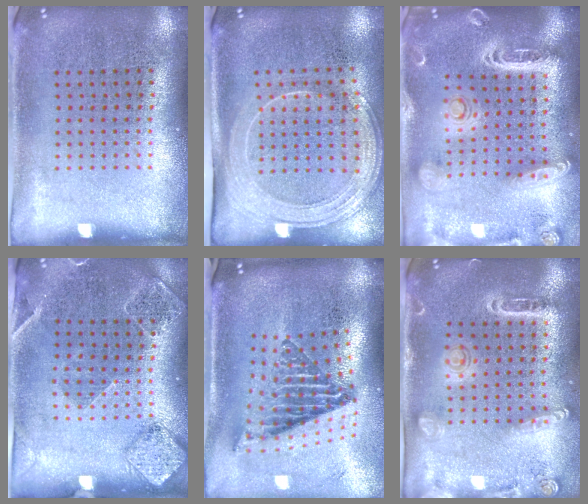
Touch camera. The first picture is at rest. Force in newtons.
{"total": 2.0, "press": 1.8, "slide": 1.0}
{"total": 2.8, "press": 2.4, "slide": 1.4}
{"total": 1.6, "press": 1.6, "slide": 0.3}
{"total": 2.3, "press": 1.5, "slide": 1.7}
{"total": 1.5, "press": 1.5, "slide": 0.4}